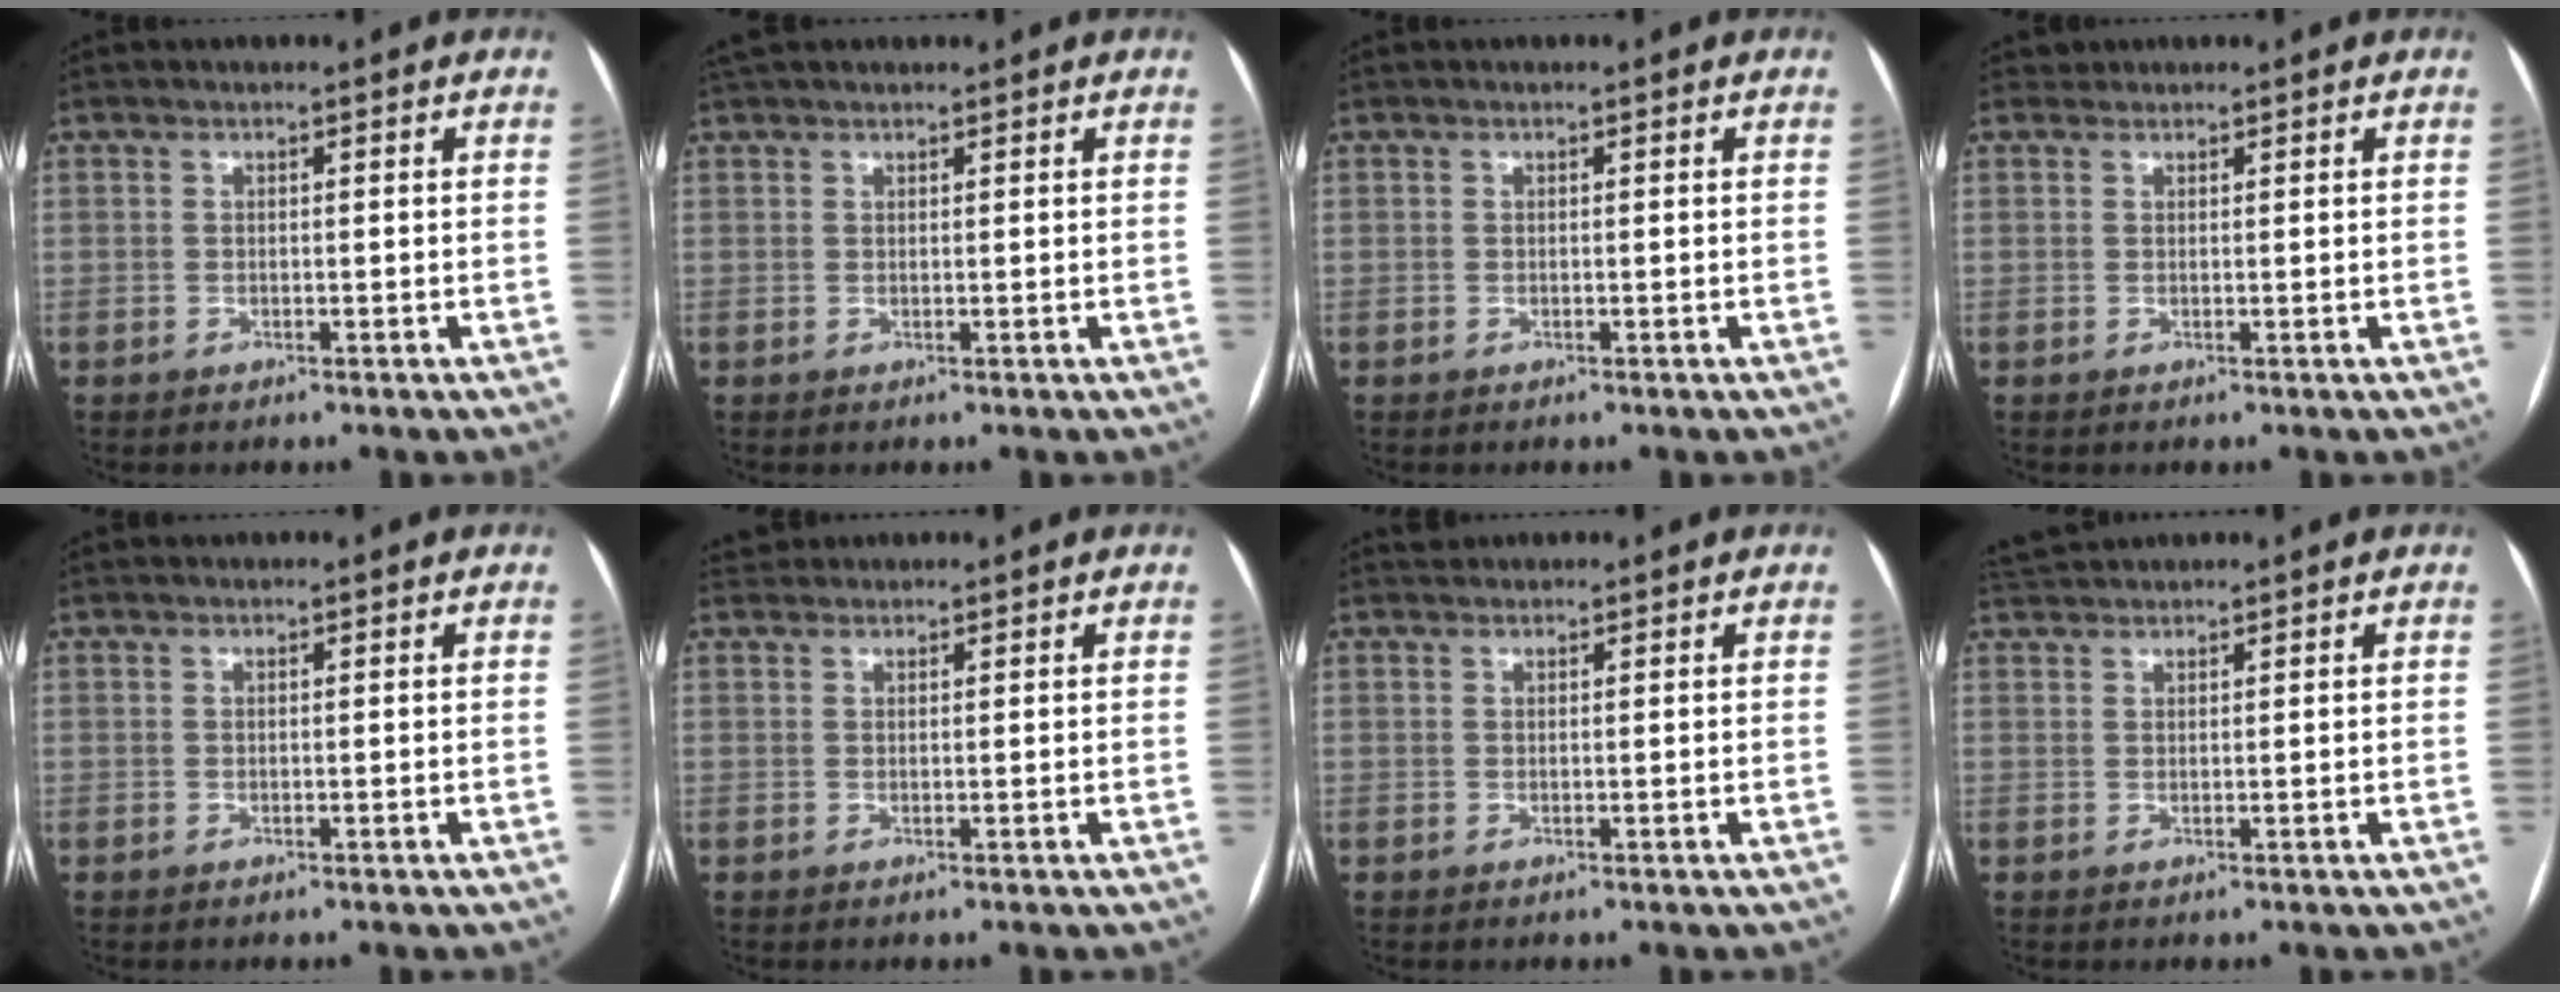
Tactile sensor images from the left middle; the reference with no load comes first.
{"total": 3.4, "force": [3.0, 0.9, 1.2], "torque": [-0.020, 0.040, 0.052]}
{"total": 0.0}
{"total": 0.7, "force": [0.6, 0.3, -0.3], "torque": [0.001, 0.007, 0.010]}
{"total": 0.0}
{"total": 1.6, "force": [1.5, 0.6, -0.2], "torque": [0.000, 0.019, 0.028]}
{"total": 1.0, "force": [1.0, 0.4, -0.1], "torque": [-0.003, 0.016, 0.018]}
{"total": 2.9, "force": [2.9, 0.0, 0.4], "torque": [-0.013, 0.025, 0.059]}